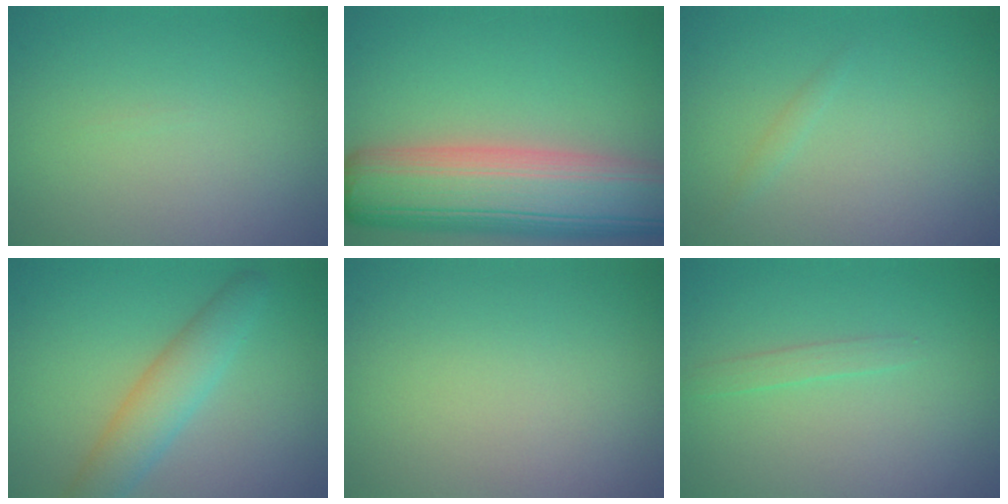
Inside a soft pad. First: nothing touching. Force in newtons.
{"total": 11.9, "press": 11.8, "slide": 0.8}
{"total": 0.6, "press": 0.6, "slide": 0.0}
{"total": 4.0, "press": 3.9, "slide": 0.2}
{"total": 0.0}
{"total": 1.0, "press": 1.0, "slide": 0.1}